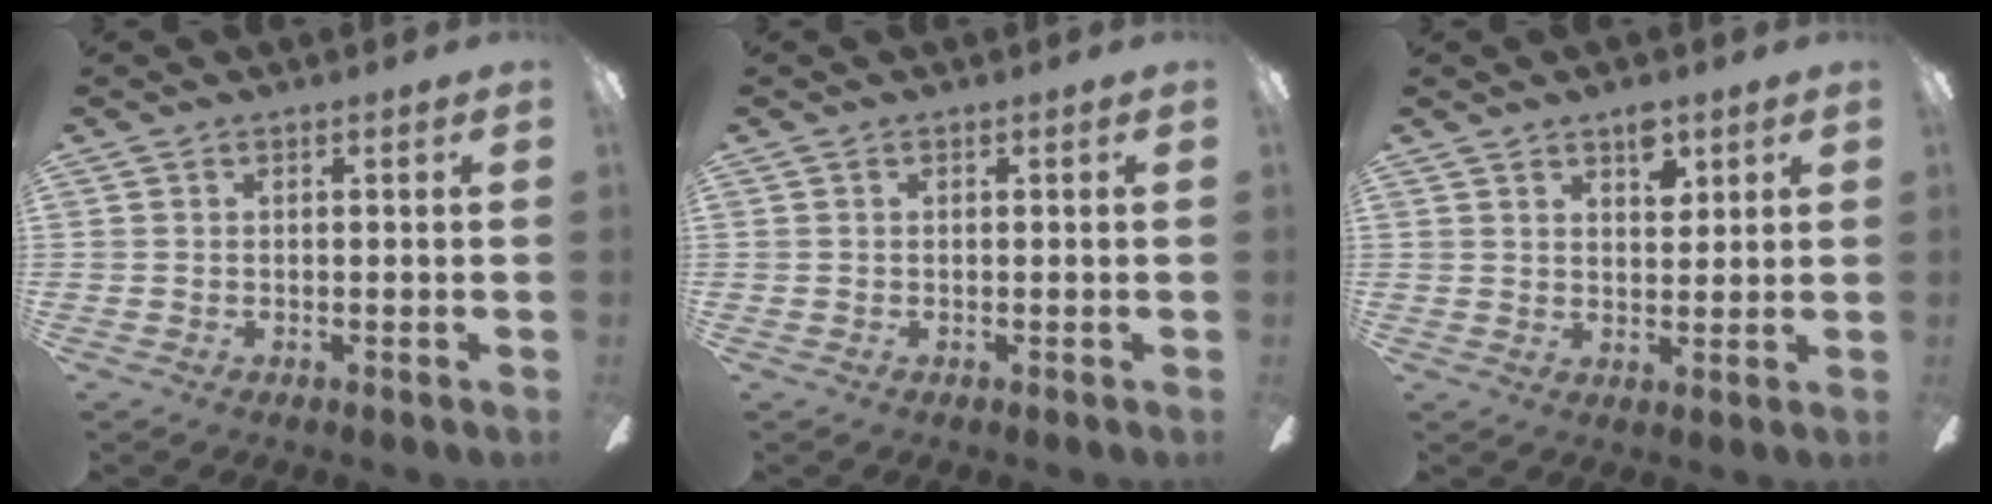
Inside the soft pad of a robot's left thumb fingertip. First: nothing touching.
{"total": 0.0}
{"total": 5.7, "force": [3.8, 2.8, 3.2], "torque": [-0.029, -0.018, 0.061]}